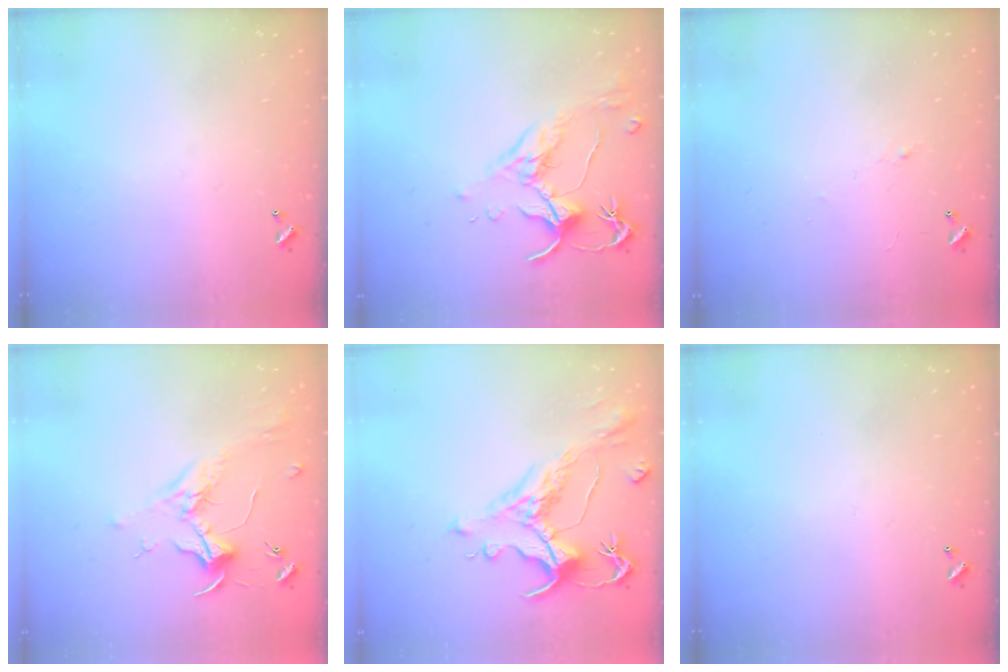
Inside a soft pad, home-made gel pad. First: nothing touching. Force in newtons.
{"total": 1.5, "press": 1.4, "slide": 0.6}
{"total": 1.2, "press": 1.1, "slide": 0.5}
{"total": 1.8, "press": 1.7, "slide": 0.6}
{"total": 1.5, "press": 0.9, "slide": 1.2}
{"total": 0.0}